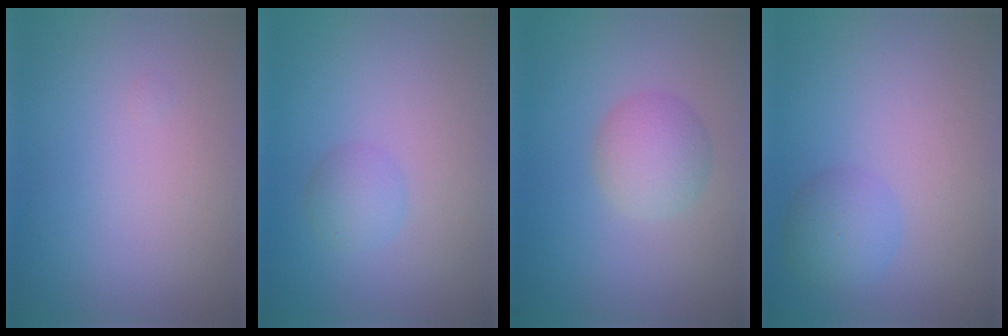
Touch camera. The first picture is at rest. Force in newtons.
{"total": 1.7, "press": 1.7, "slide": 0.1}
{"total": 3.0, "press": 3.0, "slide": 0.0}
{"total": 2.5, "press": 2.5, "slide": 0.1}